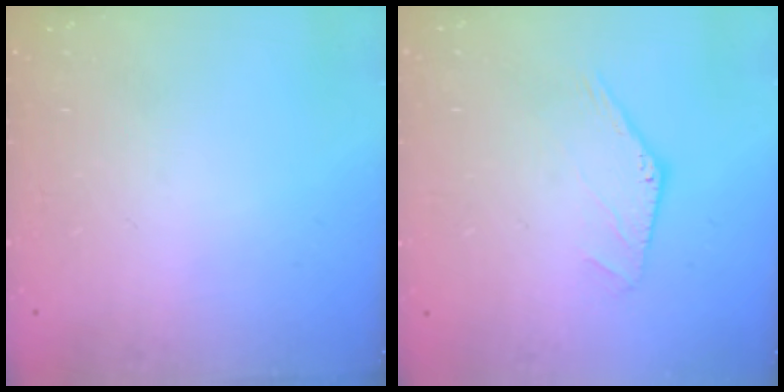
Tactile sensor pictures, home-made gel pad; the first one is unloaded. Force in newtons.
{"total": 0.0}